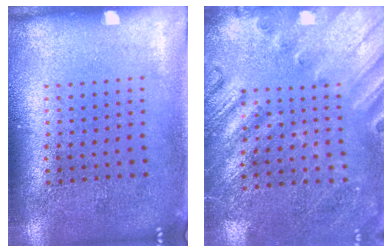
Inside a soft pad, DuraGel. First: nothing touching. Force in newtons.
{"total": 2.3, "press": 2.2, "slide": 0.7}